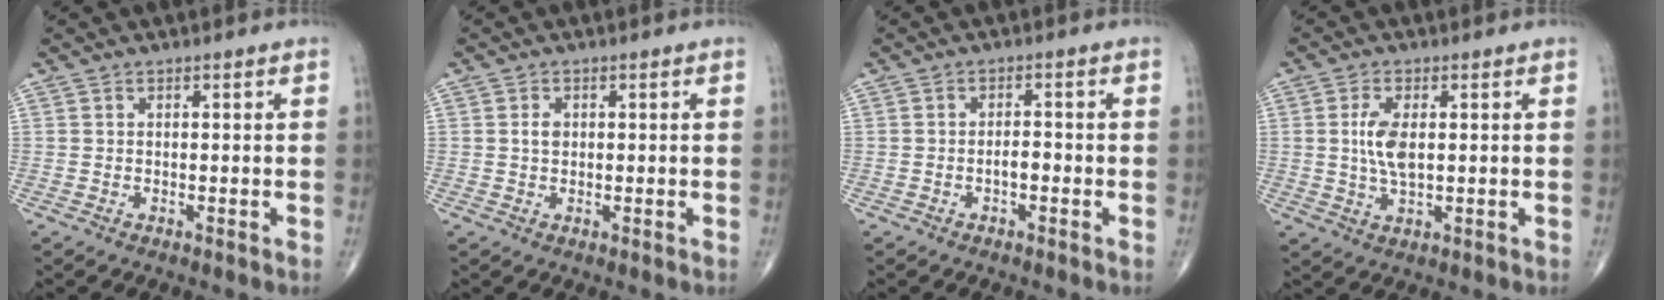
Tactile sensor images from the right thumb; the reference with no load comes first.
{"total": 1.7, "force": [0.2, 1.2, 1.2], "torque": [-0.018, 0.002, 0.004]}
{"total": 2.0, "force": [-0.8, 0.9, 1.6], "torque": [-0.020, 0.009, -0.015]}
{"total": 5.9, "force": [0.7, 2.7, 5.2], "torque": [-0.108, -0.005, 0.014]}